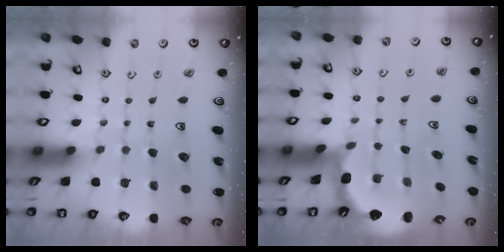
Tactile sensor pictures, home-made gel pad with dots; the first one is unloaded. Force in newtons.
{"total": 1.9, "press": 1.9, "slide": 0.2}